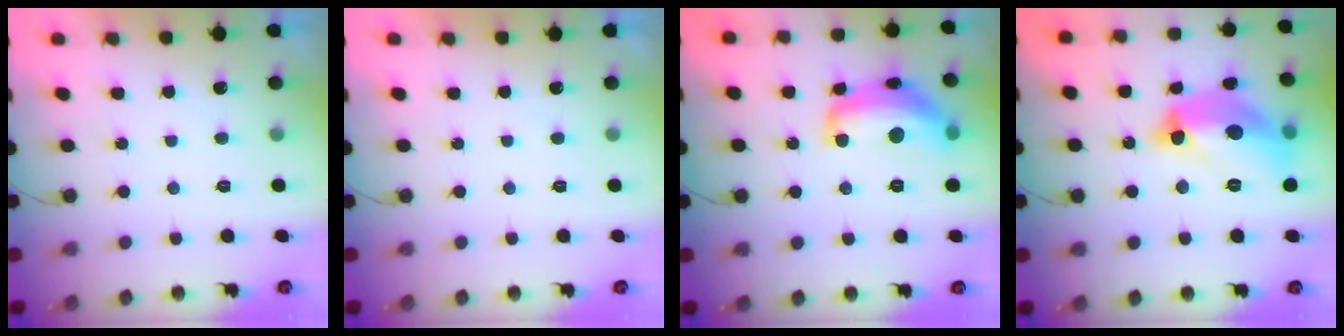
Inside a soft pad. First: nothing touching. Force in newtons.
{"total": 0.0}
{"total": 15.0, "press": 15.0, "slide": 1.1}
{"total": 18.6, "press": 18.6, "slide": 1.2}